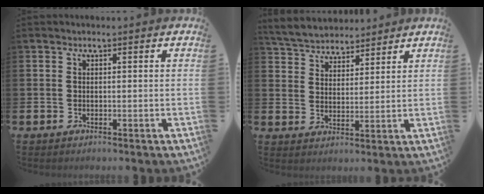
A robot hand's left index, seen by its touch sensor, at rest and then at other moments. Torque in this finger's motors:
{"motor_torque": [0.18, -0.26, -0.02, 0.03]}